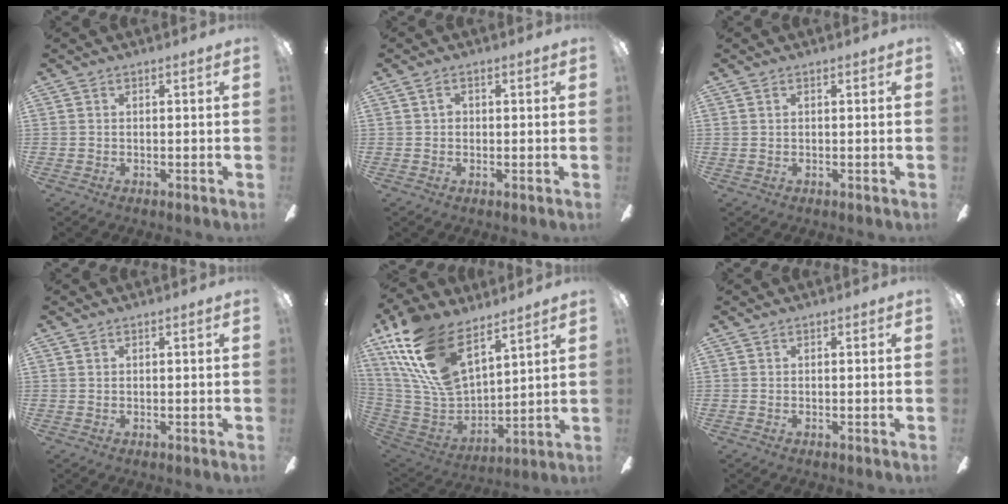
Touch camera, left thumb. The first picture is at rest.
{"total": 2.0, "force": [0.3, 1.5, 1.2], "torque": [-0.017, 0.005, 0.003]}
{"total": 0.8, "force": [0.4, 0.5, 0.5], "torque": [-0.011, 0.004, 0.006]}
{"total": 0.5, "force": [0.3, 0.2, 0.4], "torque": [-0.007, 0.002, 0.004]}
{"total": 22.1, "force": [13.5, 10.6, 13.9], "torque": [-0.311, -0.072, 0.244]}
{"total": 0.0}